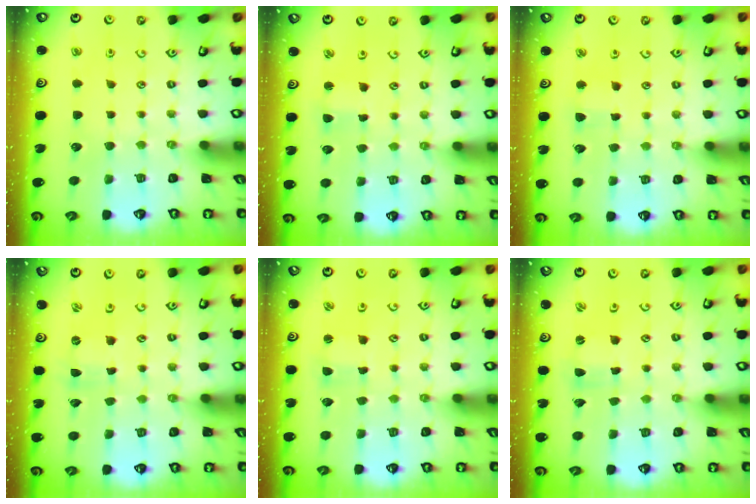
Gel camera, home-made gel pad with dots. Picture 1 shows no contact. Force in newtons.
{"total": 2.4, "press": 2.4, "slide": 0.3}
{"total": 2.8, "press": 2.8, "slide": 0.4}
{"total": 0.0}
{"total": 2.0, "press": 2.0, "slide": 0.3}
{"total": 0.0}